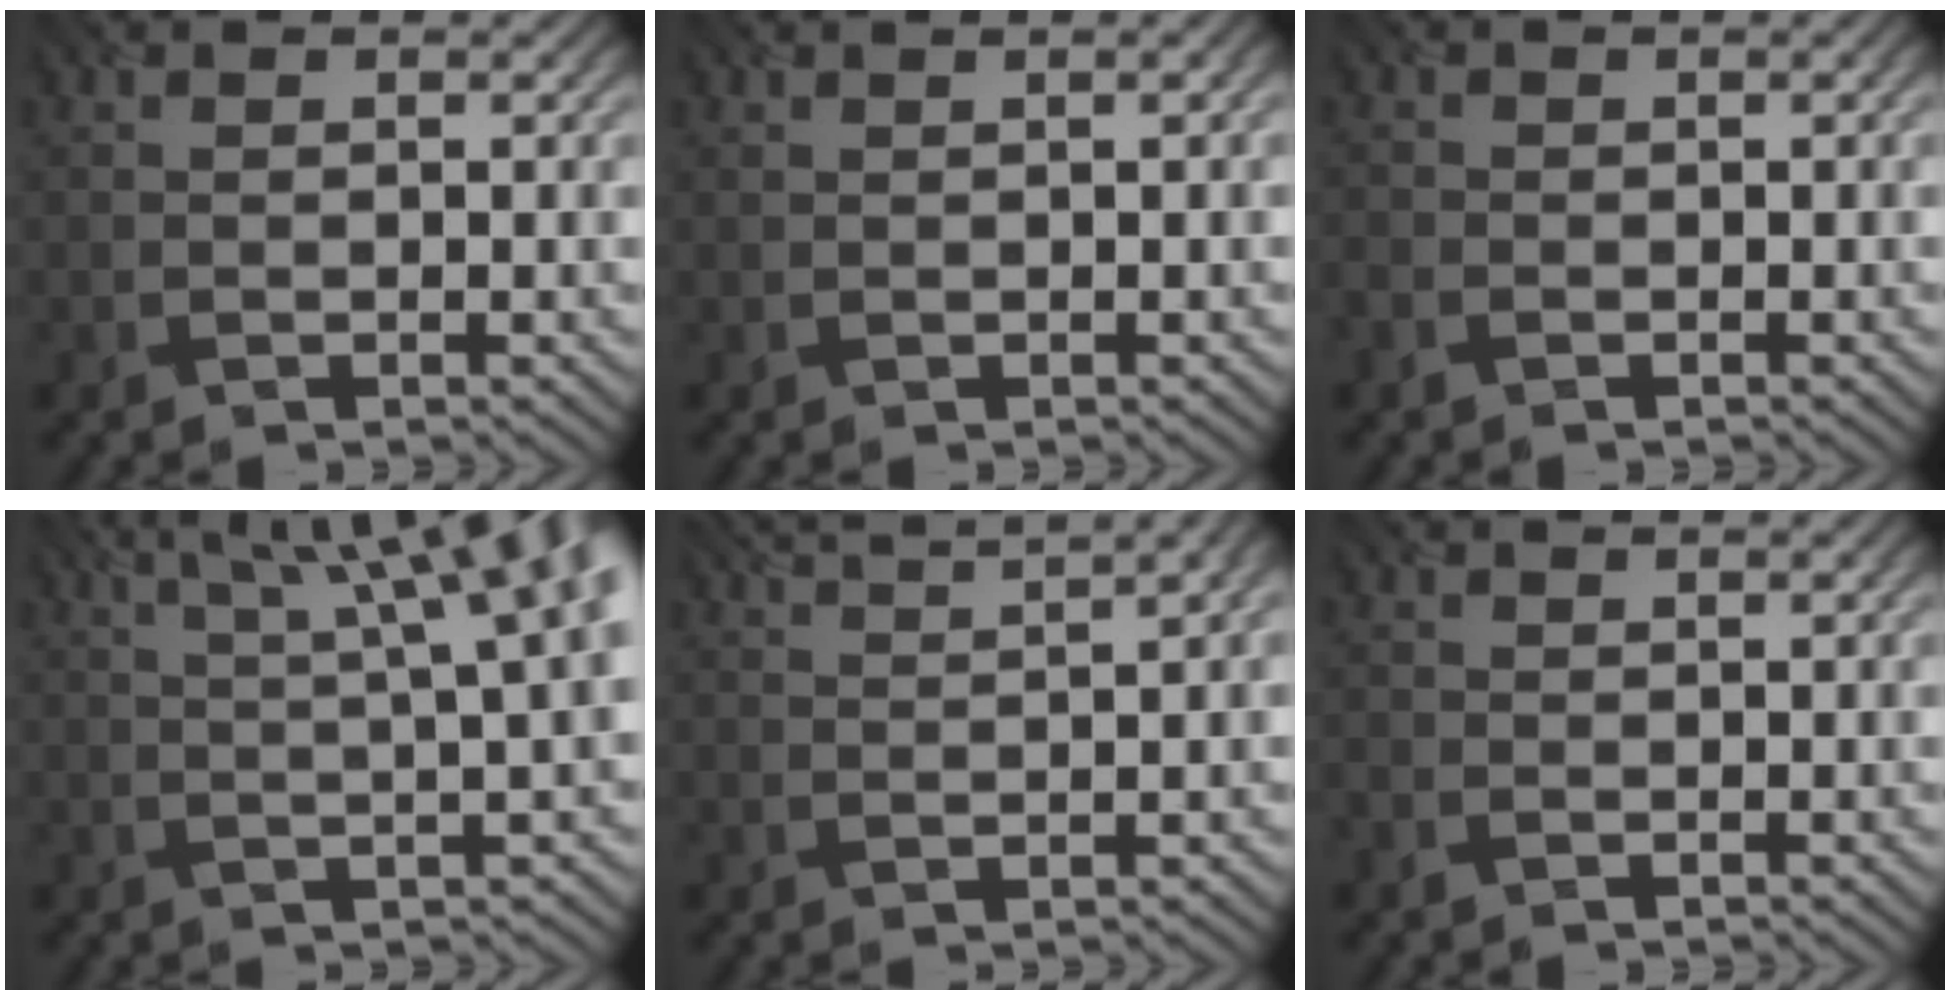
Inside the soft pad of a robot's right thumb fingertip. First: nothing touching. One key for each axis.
{"total": 1.0, "fx": 0.4, "fy": 0.1, "fz": 0.9, "tx": -0.013, "ty": 0.004, "tz": 0.011}
{"total": 1.5, "fx": -1.0, "fy": 0.7, "fz": 0.8, "tx": -0.025, "ty": -0.005, "tz": -0.021}
{"total": 13.0, "fx": 4.7, "fy": 4.0, "fz": 11.5, "tx": -0.132, "ty": 0.067, "tz": 0.053}
{"total": 5.9, "fx": 4.2, "fy": 0.8, "fz": 4.1, "tx": -0.065, "ty": 0.030, "tz": 0.057}
{"total": 1.2, "fx": -0.9, "fy": 0.5, "fz": 0.7, "tx": -0.020, "ty": -0.005, "tz": -0.016}